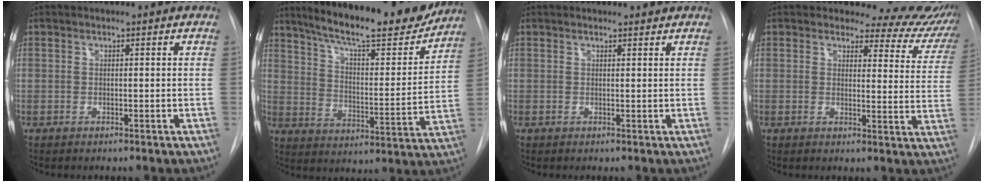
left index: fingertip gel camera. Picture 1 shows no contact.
{"total": 20.0, "force": [17.3, 2.8, 9.6], "torque": [-0.150, -0.027, 0.250]}
{"total": 2.3, "force": [2.2, 0.5, 0.4], "torque": [-0.009, 0.005, 0.022]}
{"total": 12.1, "force": [11.6, 3.2, 0.7], "torque": [0.027, -0.080, 0.097]}